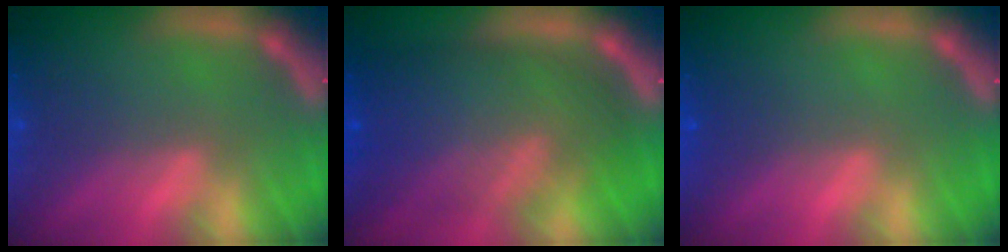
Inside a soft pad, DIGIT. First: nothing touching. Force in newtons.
{"total": 10.0}
{"total": 1.0}